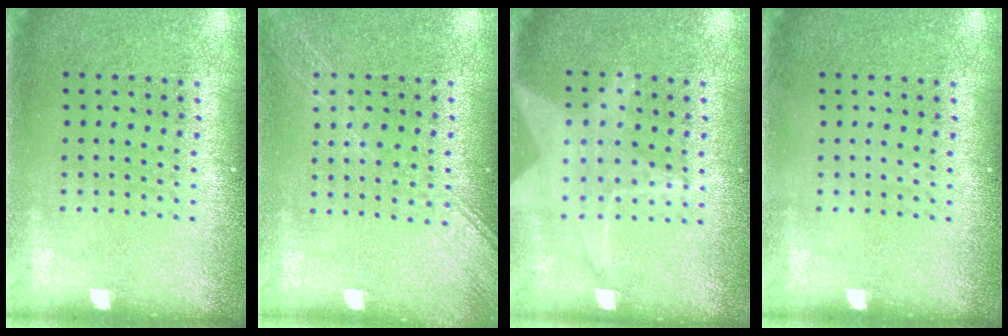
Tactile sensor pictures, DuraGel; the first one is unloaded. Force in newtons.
{"total": 1.7, "press": 1.7, "slide": 0.2}
{"total": 1.5, "press": 1.4, "slide": 0.5}
{"total": 0.0}